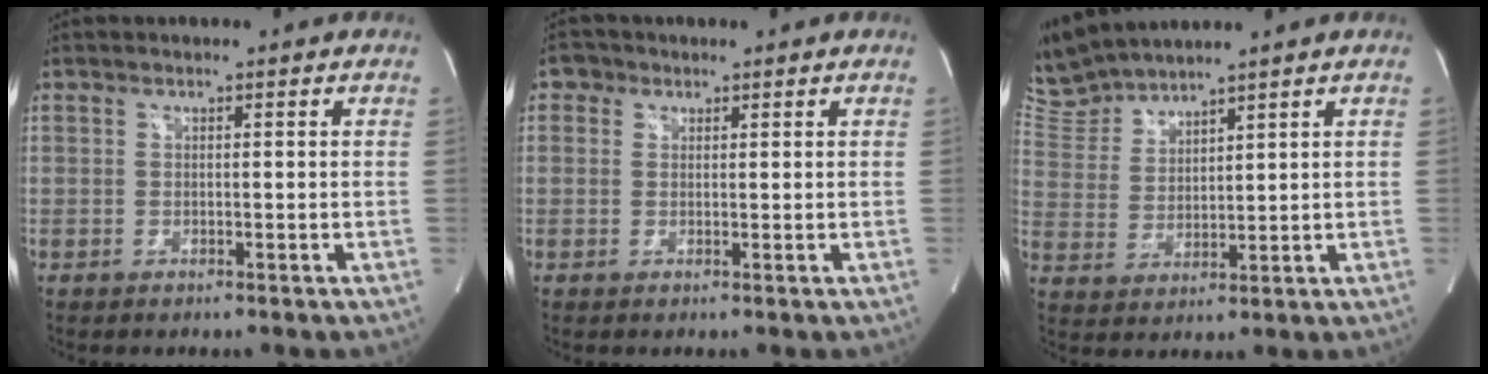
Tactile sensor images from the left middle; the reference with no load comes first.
{"total": 2.1, "force": [0.9, 1.8, 0.4], "torque": [-0.003, 0.008, 0.010]}
{"total": 7.7, "force": [7.6, 0.2, 0.8], "torque": [-0.040, 0.012, 0.169]}